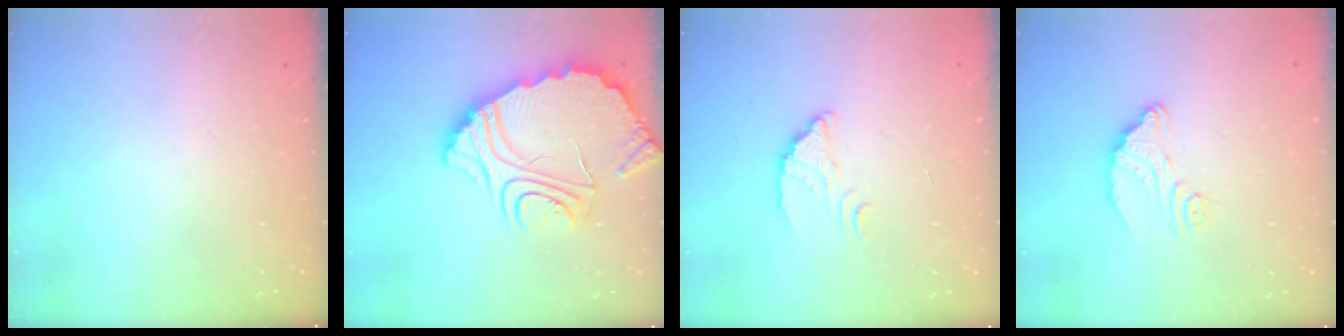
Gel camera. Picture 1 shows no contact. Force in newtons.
{"total": 12.4, "press": 12.4, "slide": 1.2}
{"total": 2.4, "press": 2.4, "slide": 0.1}
{"total": 8.0, "press": 8.0, "slide": 0.4}